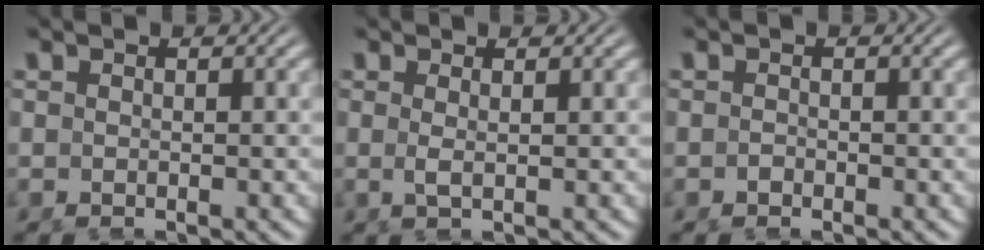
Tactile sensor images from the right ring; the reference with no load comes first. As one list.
[{"total": 1.3, "force": [0.2, -0.9, 0.9], "torque": [-0.017, -0.008, 0.010]}, {"total": 0.5, "force": [-0.5, -0.2, -0.1], "torque": [0.002, -0.002, -0.009]}]